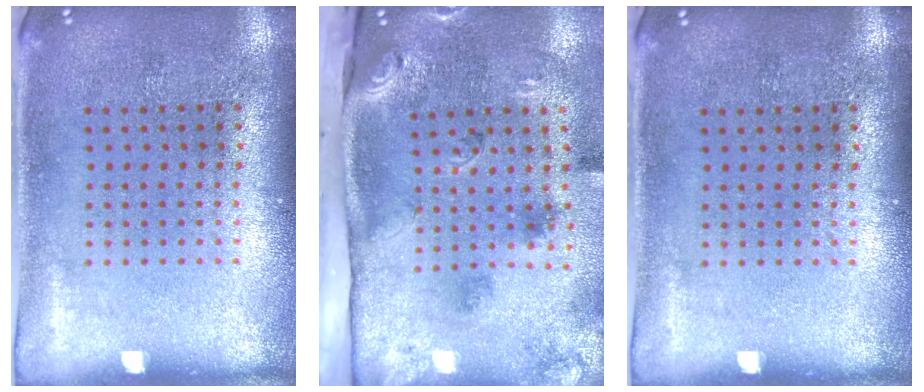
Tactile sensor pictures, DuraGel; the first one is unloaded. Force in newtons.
{"total": 3.4, "press": 2.1, "slide": 2.7}
{"total": 0.0}